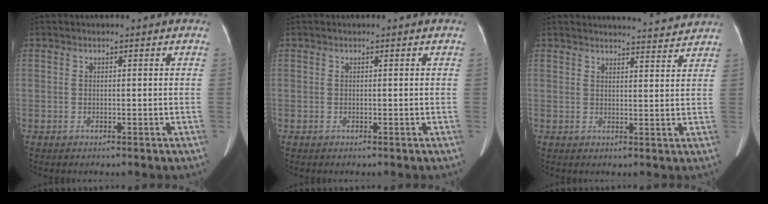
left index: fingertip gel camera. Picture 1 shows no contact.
{"total": 0.0}
{"total": 6.3, "force": [6.3, 0.2, 0.7], "torque": [-0.013, 0.000, 0.066]}